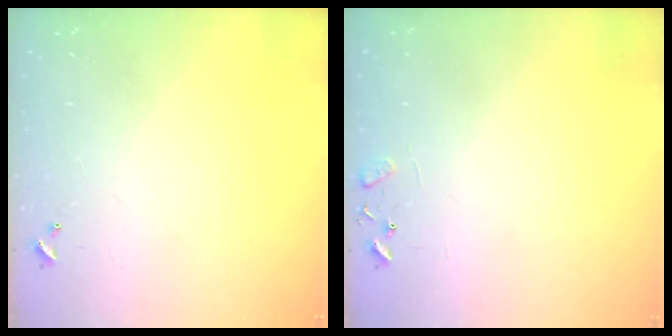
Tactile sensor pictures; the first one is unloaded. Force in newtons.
{"total": 7.7, "press": 7.7, "slide": 0.6}